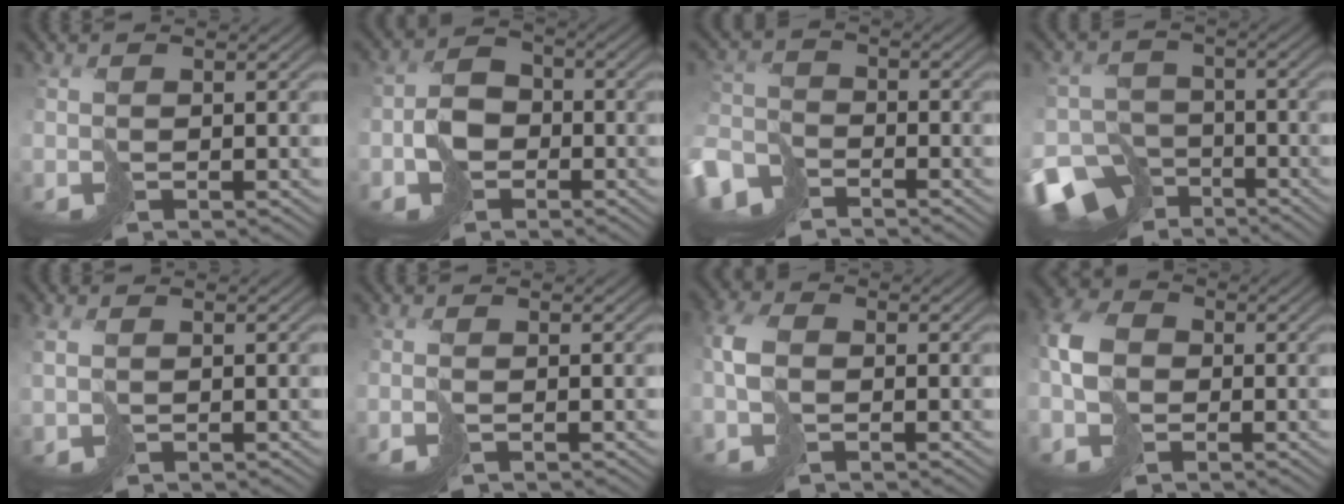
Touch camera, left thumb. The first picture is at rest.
{"total": 5.2, "force": [-2.3, 4.1, 2.3], "torque": [-0.045, -0.006, -0.046]}
{"total": 7.0, "force": [-5.0, 4.1, 2.7], "torque": [-0.072, -0.017, -0.109]}
{"total": 10.6, "force": [-7.4, 6.7, 3.4], "torque": [-0.081, -0.038, -0.120]}
{"total": 0.9, "force": [0.5, 0.5, 0.5], "torque": [-0.021, -0.003, 0.014]}
{"total": 1.3, "force": [-0.7, 0.3, 1.1], "torque": [-0.025, 0.000, -0.017]}
{"total": 4.2, "force": [-0.6, 2.8, 3.1], "torque": [-0.084, 0.005, -0.016]}
{"total": 6.4, "force": [-1.0, 4.9, 3.9], "torque": [-0.111, -0.003, -0.027]}